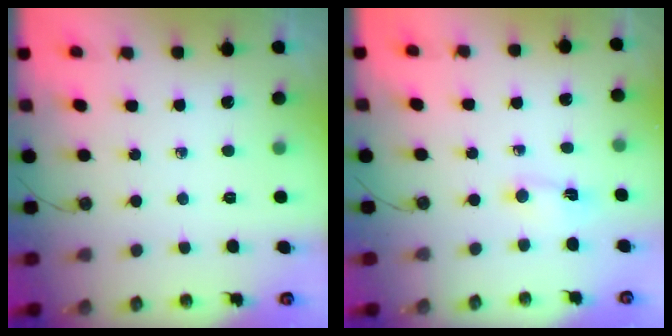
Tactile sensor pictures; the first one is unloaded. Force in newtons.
{"total": 1.1, "press": 1.0, "slide": 0.5}